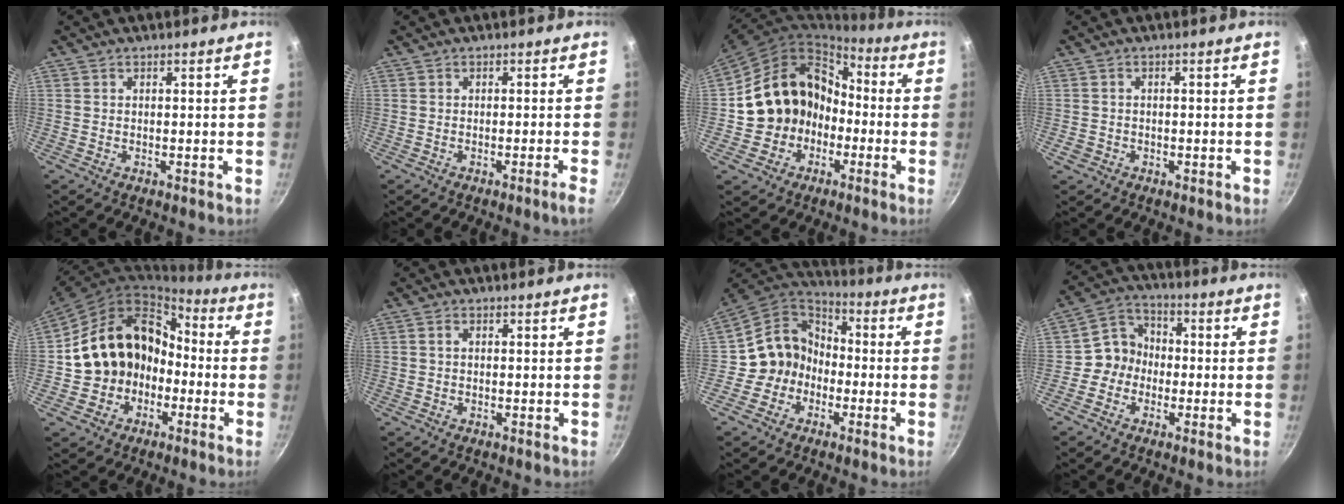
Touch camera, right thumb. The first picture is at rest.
{"total": 1.8, "force": [-1.0, -0.4, 1.5], "torque": [-0.035, 0.008, -0.015]}
{"total": 15.7, "force": [-3.0, 14.0, 6.3], "torque": [-0.073, 0.067, -0.037]}
{"total": 1.7, "force": [-0.7, 1.4, 0.7], "torque": [-0.013, 0.004, -0.008]}
{"total": 16.6, "force": [-3.0, 14.2, 8.0], "torque": [-0.104, 0.072, -0.040]}
{"total": 0.9, "force": [0.1, 0.6, 0.7], "torque": [-0.012, 0.005, 0.001]}
{"total": 10.9, "force": [-2.7, 9.9, 3.6], "torque": [-0.019, 0.052, -0.065]}
{"total": 7.1, "force": [-1.6, 6.4, 2.5], "torque": [-0.003, 0.029, -0.046]}